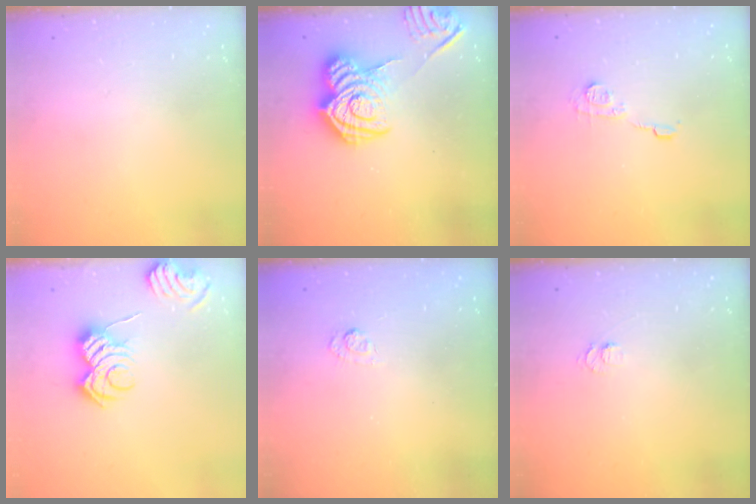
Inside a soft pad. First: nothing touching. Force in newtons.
{"total": 13.9, "press": 13.8, "slide": 1.0}
{"total": 6.2, "press": 6.2, "slide": 0.2}
{"total": 9.7, "press": 9.6, "slide": 0.8}
{"total": 2.7, "press": 2.3, "slide": 1.5}
{"total": 4.4, "press": 4.4, "slide": 0.5}